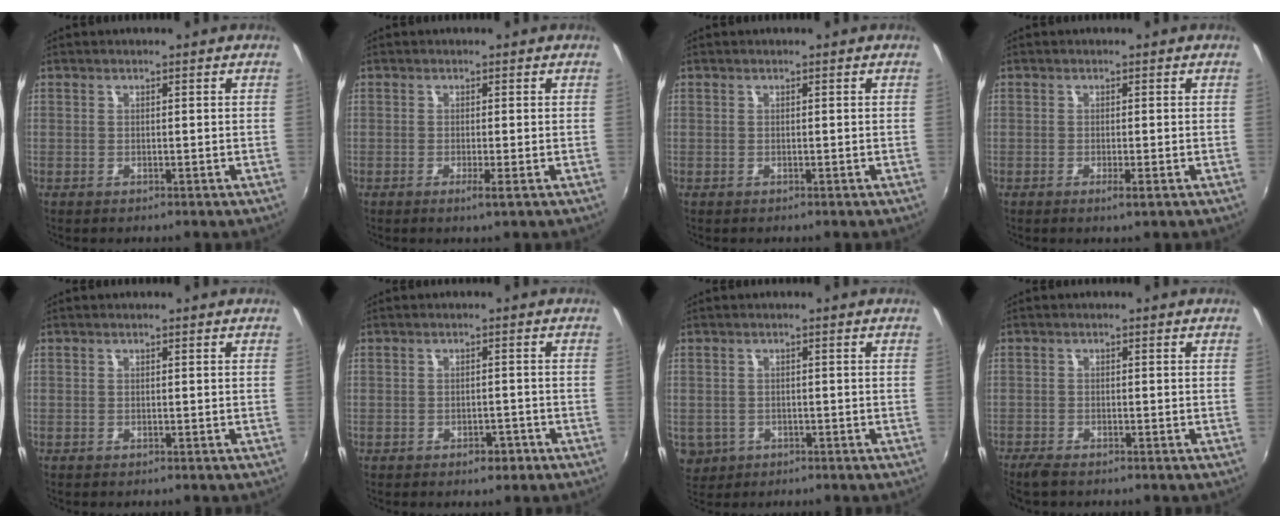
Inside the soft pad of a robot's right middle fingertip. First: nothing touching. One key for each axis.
{"total": 1.3, "fx": -0.5, "fy": -0.4, "fz": 1.1, "tx": -0.021, "ty": -0.006, "tz": -0.012}
{"total": 0.0}
{"total": 1.2, "fx": -0.6, "fy": -0.1, "fz": 1.1, "tx": -0.020, "ty": -0.005, "tz": -0.011}
{"total": 0.0}
{"total": 2.8, "fx": -1.9, "fy": 1.6, "fz": 1.3, "tx": -0.026, "ty": 0.000, "tz": -0.021}
{"total": 5.6, "fx": -1.6, "fy": 4.9, "fz": 2.1, "tx": -0.054, "ty": -0.008, "tz": -0.015}
{"total": 3.2, "fx": -2.8, "fy": 0.7, "fz": 1.5, "tx": -0.039, "ty": -0.014, "tz": -0.055}